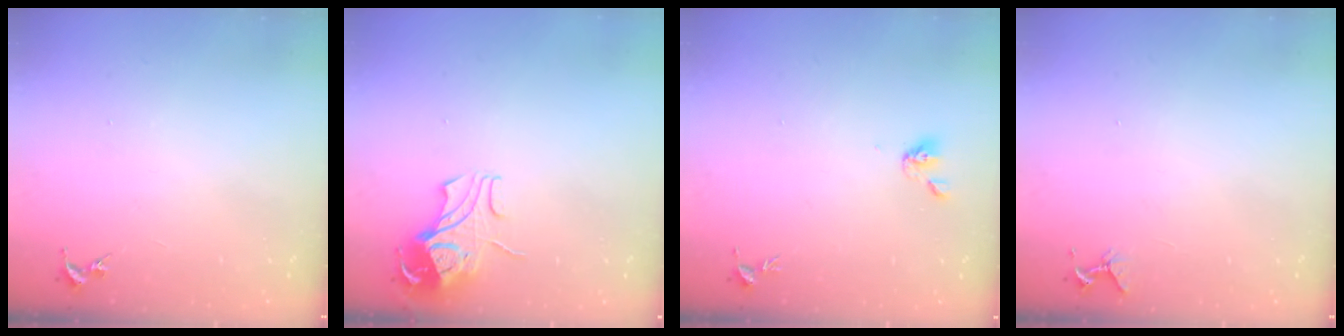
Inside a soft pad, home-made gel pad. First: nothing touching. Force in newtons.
{"total": 9.0, "press": 8.9, "slide": 1.0}
{"total": 5.2, "press": 4.6, "slide": 2.3}
{"total": 4.2, "press": 4.2, "slide": 0.4}